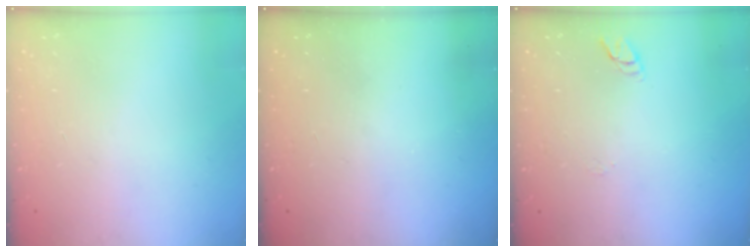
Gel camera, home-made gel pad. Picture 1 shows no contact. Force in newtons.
{"total": 0.0}
{"total": 6.6, "press": 6.6, "slide": 0.5}